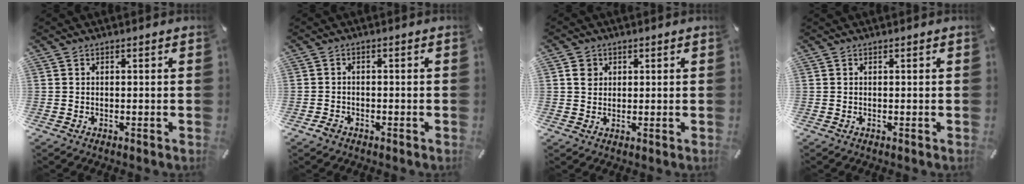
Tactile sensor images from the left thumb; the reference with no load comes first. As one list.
[{"total": 1.8, "force": [-1.3, 1.0, 0.5], "torque": [-0.010, 0.006, -0.028]}, {"total": 2.8, "force": [0.9, 2.6, 0.7], "torque": [-0.004, -0.001, 0.013]}, {"total": 0.0}]